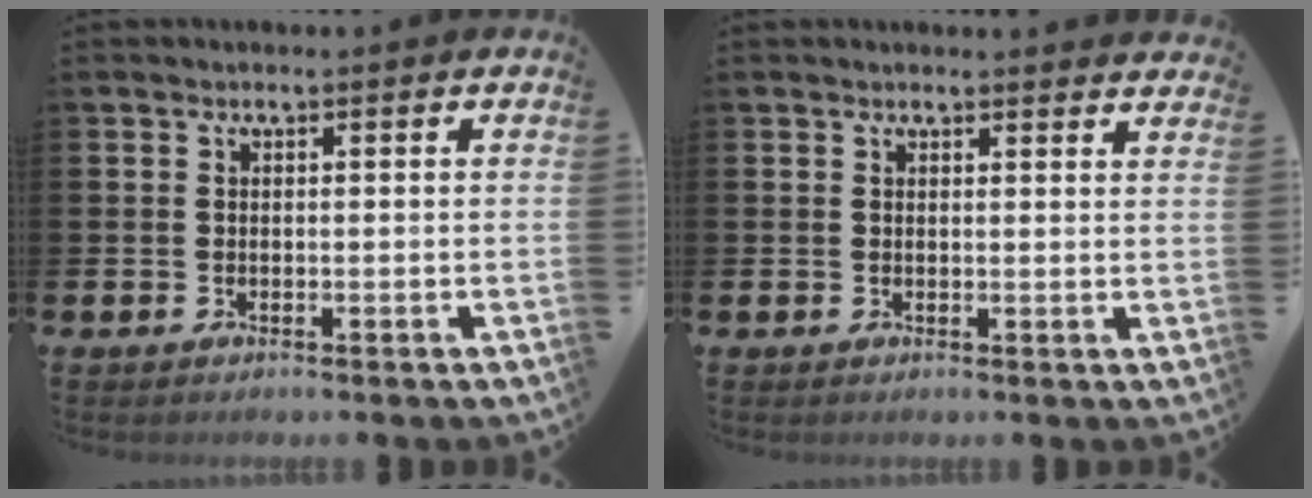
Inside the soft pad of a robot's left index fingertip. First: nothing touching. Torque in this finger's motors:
{"motor_torque": [0.27, -0.28, 0.01, 0.01]}